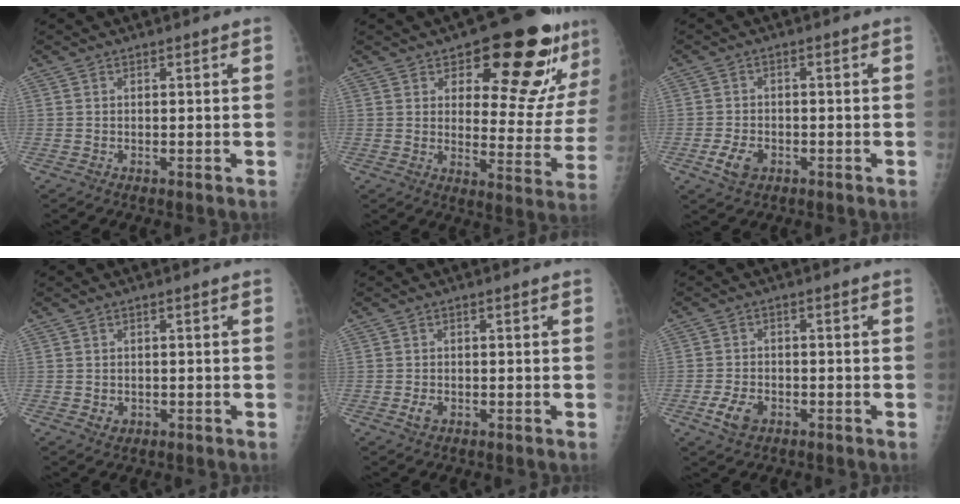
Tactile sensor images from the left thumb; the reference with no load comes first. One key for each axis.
{"total": 20.4, "fx": 11.9, "fy": 7.8, "fz": 14.6, "tx": -0.146, "ty": -0.059, "tz": 0.163}
{"total": 4.4, "fx": -1.9, "fy": 2.9, "fz": 2.8, "tx": -0.053, "ty": 0.007, "tz": -0.032}
{"total": 1.7, "fx": -0.4, "fy": 1.4, "fz": 0.9, "tx": -0.006, "ty": 0.001, "tz": 0.000}
{"total": 1.8, "fx": -0.5, "fy": 1.1, "fz": 1.3, "tx": -0.024, "ty": -0.001, "tz": -0.010}
{"total": 4.7, "fx": -2.2, "fy": 3.0, "fz": 3.0, "tx": -0.058, "ty": 0.009, "tz": -0.038}